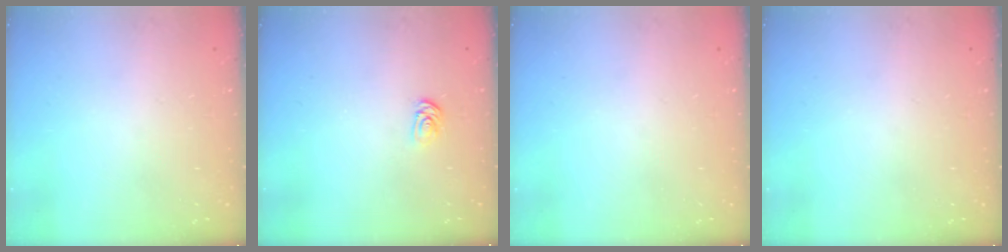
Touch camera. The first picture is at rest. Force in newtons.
{"total": 2.0, "press": 2.0, "slide": 0.3}
{"total": 0.0}
{"total": 0.0}